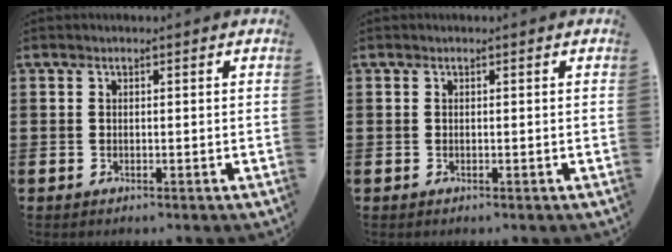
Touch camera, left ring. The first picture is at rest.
{"total": 0.0}